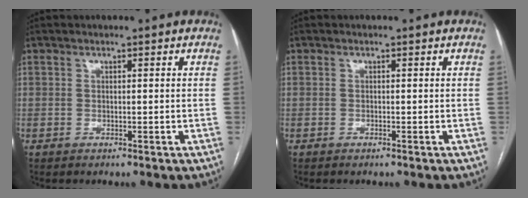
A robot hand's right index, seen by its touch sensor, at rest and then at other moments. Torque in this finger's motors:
{"motor_torque": [0.01, -0.01, -0.02, 0.01]}